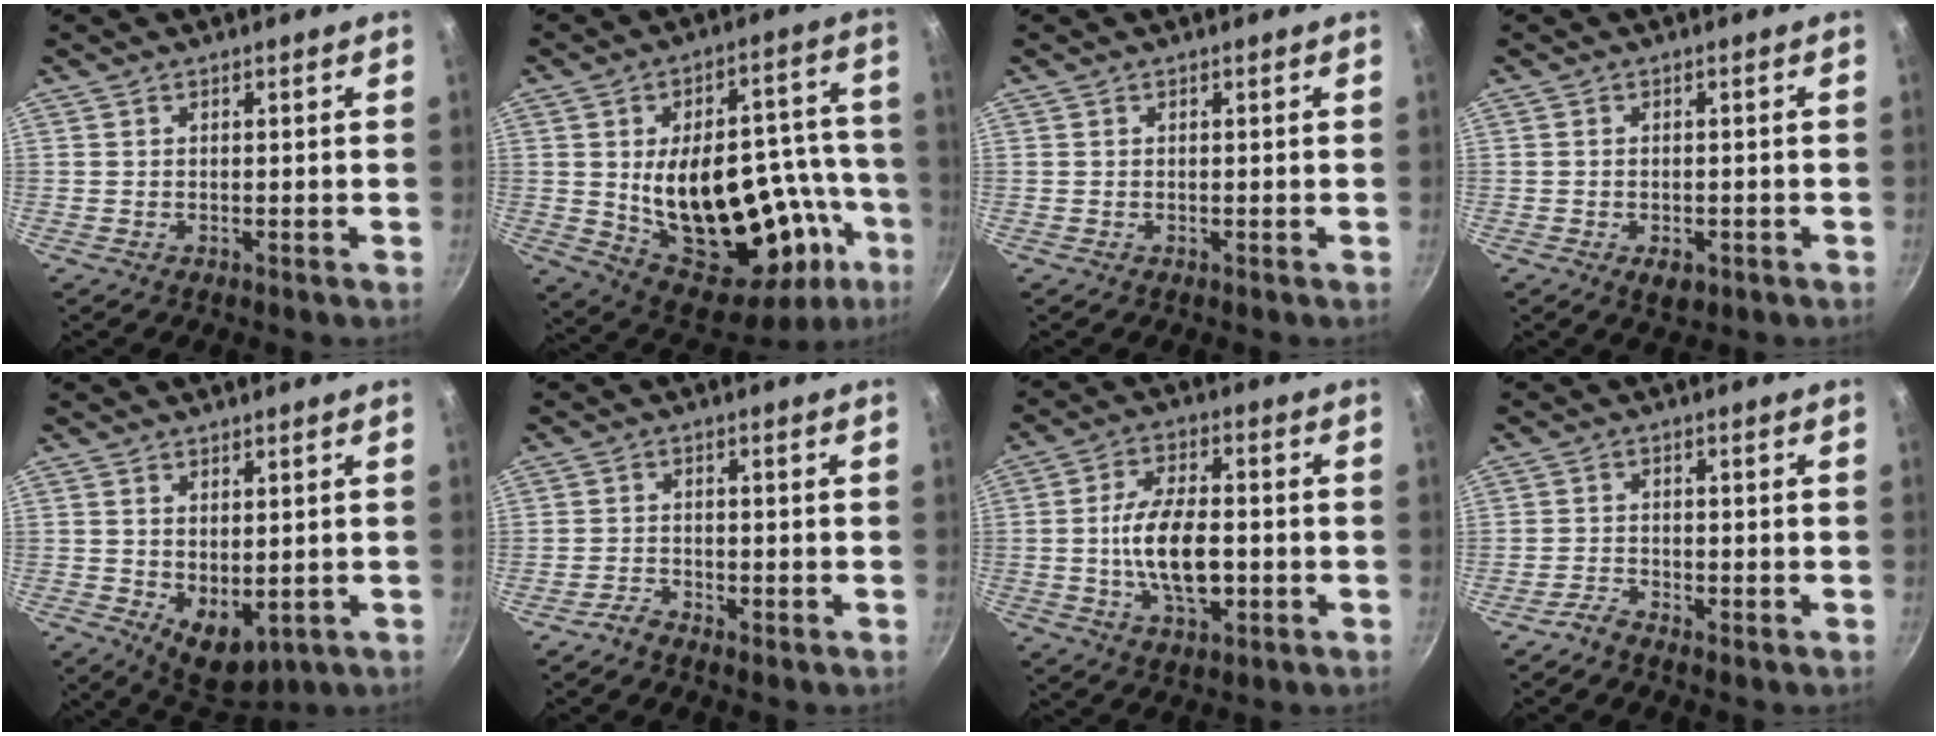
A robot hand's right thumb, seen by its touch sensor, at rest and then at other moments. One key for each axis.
{"total": 29.7, "fx": -6.1, "fy": 16.2, "fz": 24.2, "tx": -0.301, "ty": 0.029, "tz": -0.059}
{"total": 0.0}
{"total": 3.2, "fx": -1.4, "fy": 1.9, "fz": 2.2, "tx": -0.034, "ty": 0.002, "tz": -0.016}
{"total": 7.0, "fx": 0.0, "fy": 4.3, "fz": 5.4, "tx": -0.062, "ty": -0.017, "tz": 0.016}
{"total": 2.3, "fx": -1.9, "fy": 0.9, "fz": 1.0, "tx": -0.018, "ty": 0.020, "tz": -0.035}
{"total": 12.5, "fx": -1.9, "fy": 6.3, "fz": 10.6, "tx": -0.179, "ty": 0.020, "tz": -0.032}
{"total": 2.2, "fx": -1.9, "fy": 0.6, "fz": 1.0, "tx": -0.024, "ty": 0.017, "tz": -0.039}